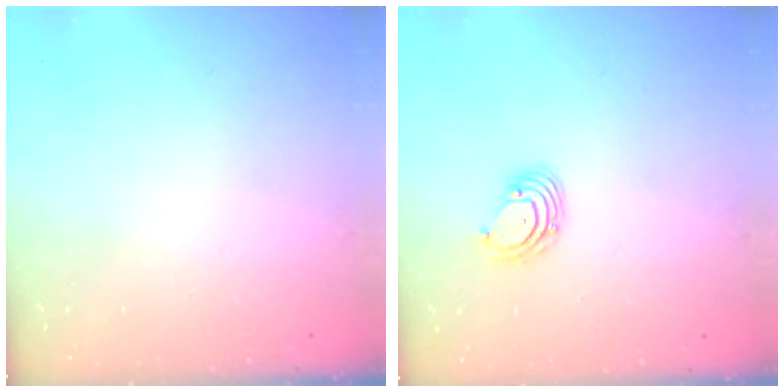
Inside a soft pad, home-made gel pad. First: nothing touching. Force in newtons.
{"total": 2.6, "press": 2.6, "slide": 0.1}